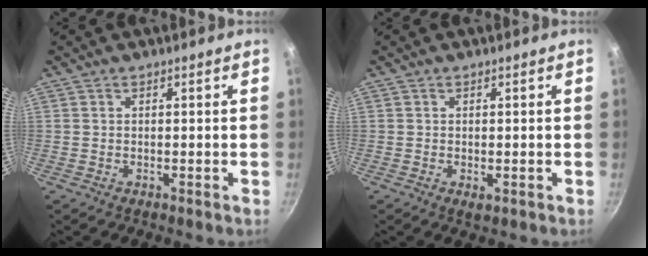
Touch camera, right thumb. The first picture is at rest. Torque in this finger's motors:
{"motor_torque": [-0.43, 0.66, -0.45, 0.06, 0.07]}